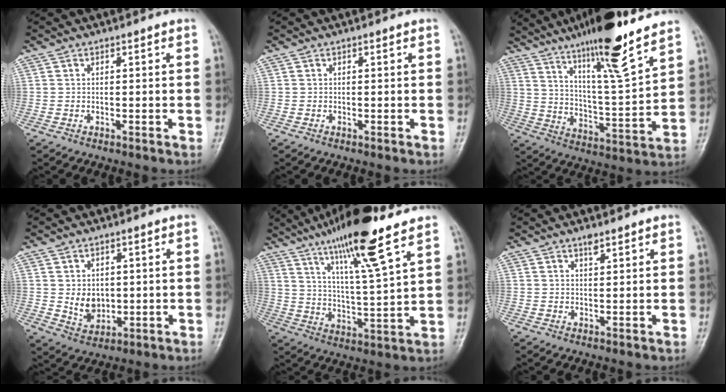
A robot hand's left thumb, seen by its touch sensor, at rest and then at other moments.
{"total": 0.0}
{"total": 17.3, "force": [12.4, 1.5, 11.9], "torque": [-0.185, -0.069, 0.209]}
{"total": 5.7, "force": [0.5, 4.5, 3.4], "torque": [-0.033, -0.010, 0.022]}
{"total": 16.1, "force": [10.7, 1.3, 12.0], "torque": [-0.202, -0.052, 0.186]}
{"total": 1.6, "force": [1.3, 0.4, 1.0], "torque": [-0.011, -0.007, 0.021]}